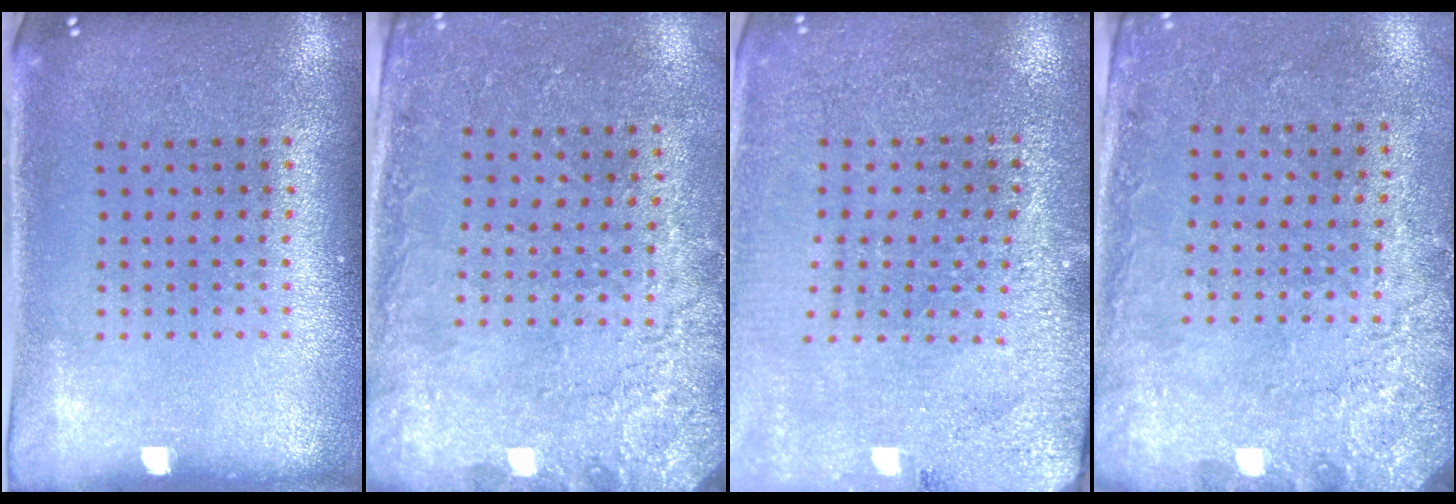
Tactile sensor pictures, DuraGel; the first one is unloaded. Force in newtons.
{"total": 2.6, "press": 2.3, "slide": 1.1}
{"total": 2.8, "press": 2.8, "slide": 0.1}
{"total": 2.7, "press": 2.1, "slide": 1.6}